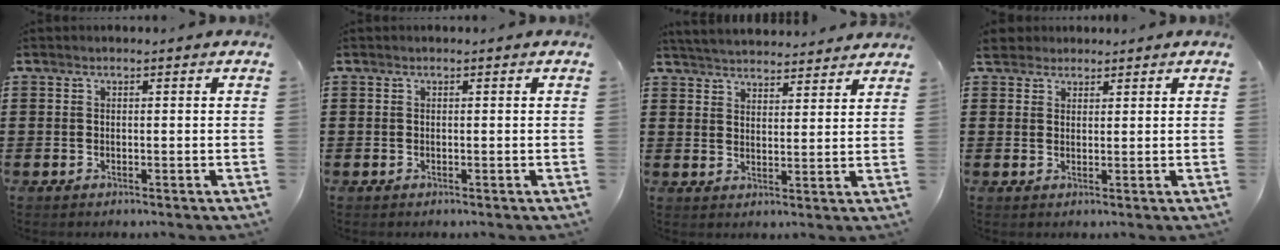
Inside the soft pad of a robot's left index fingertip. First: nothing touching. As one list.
[{"total": 0.0}, {"total": 4.2, "force": [4.1, 0.1, 0.2], "torque": [-0.020, -0.020, 0.075]}, {"total": 2.6, "force": [2.2, 1.4, 0.3], "torque": [-0.017, 0.009, 0.041]}]